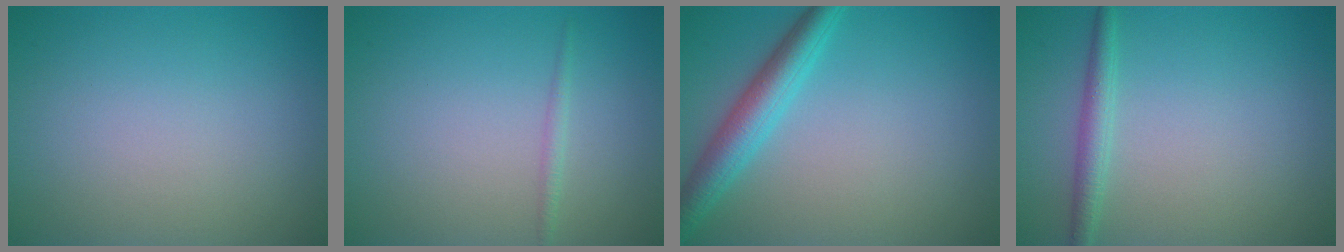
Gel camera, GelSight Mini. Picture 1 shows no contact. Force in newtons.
{"total": 0.8, "press": 0.8, "slide": 0.1}
{"total": 4.1, "press": 4.1, "slide": 0.1}
{"total": 1.9, "press": 1.9, "slide": 0.0}